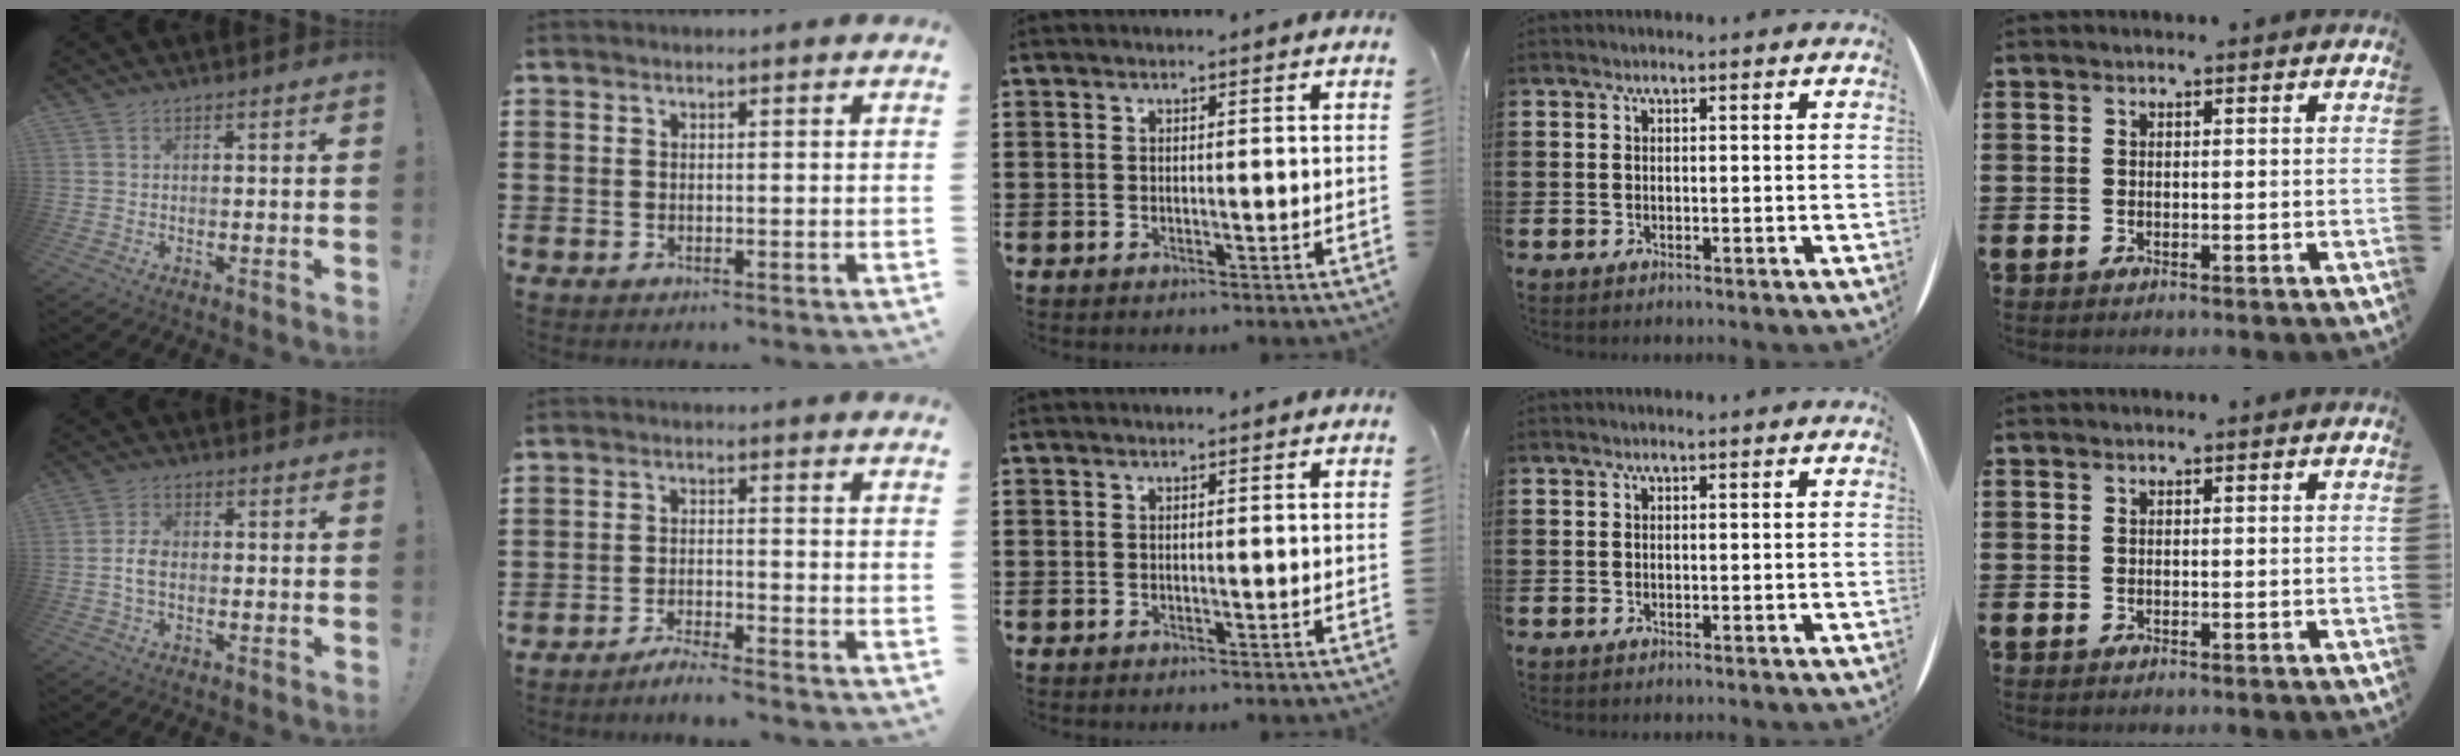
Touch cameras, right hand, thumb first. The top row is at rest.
{"thumb": {"total": 4.7, "force": [-0.7, 2.8, 3.7], "torque": [-0.068, 0.003, -0.015]}, "index": {"total": 2.9, "force": [-2.8, -0.3, 0.4], "torque": [-0.011, 0.002, -0.057]}}